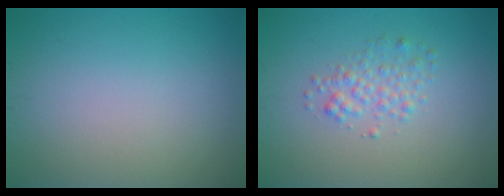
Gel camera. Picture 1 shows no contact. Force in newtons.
{"total": 2.0, "press": 2.0, "slide": 0.1}